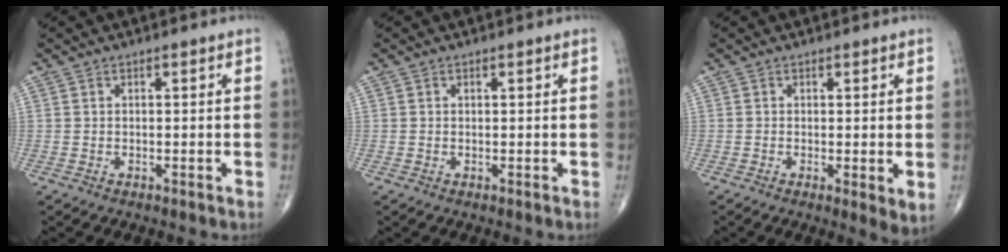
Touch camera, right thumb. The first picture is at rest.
{"total": 0.0}
{"total": 3.2, "force": [-0.2, 0.8, 3.1], "torque": [-0.053, -0.014, -0.007]}